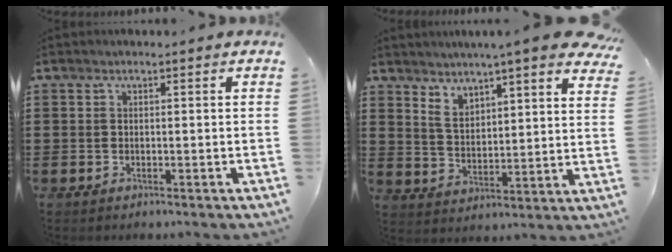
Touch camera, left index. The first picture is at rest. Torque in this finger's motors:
{"motor_torque": [2.14, 0.00, 1.05, 0.21]}